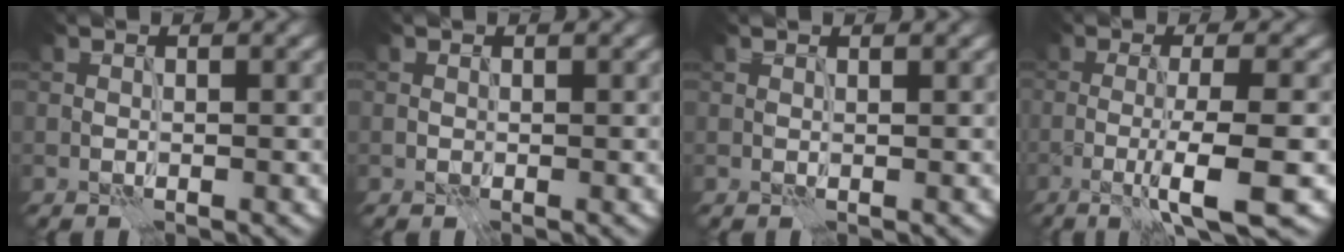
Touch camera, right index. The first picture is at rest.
{"total": 0.0}
{"total": 0.6, "force": [0.5, 0.2, 0.3], "torque": [-0.005, -0.004, 0.005]}
{"total": 6.0, "force": [-2.1, 1.1, 5.6], "torque": [-0.084, -0.006, -0.039]}